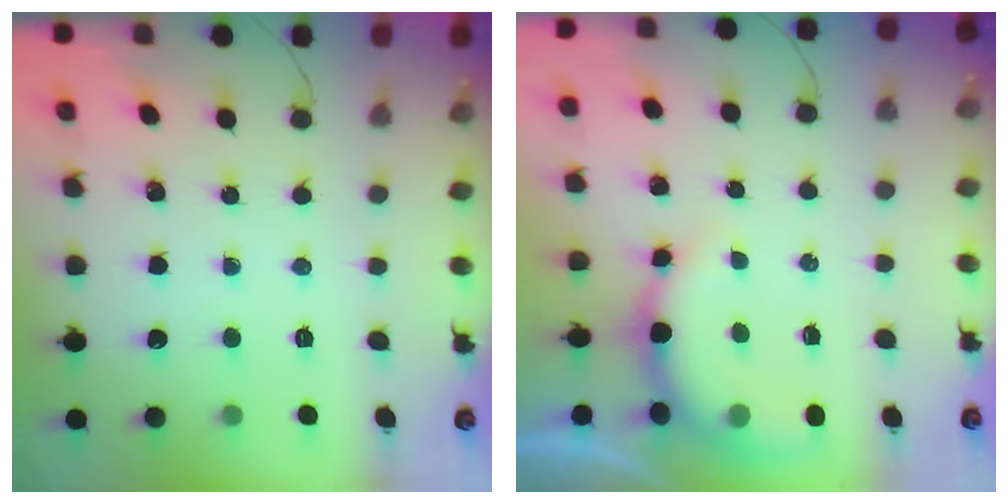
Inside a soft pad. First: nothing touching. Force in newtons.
{"total": 8.1, "press": 8.0, "slide": 1.2}